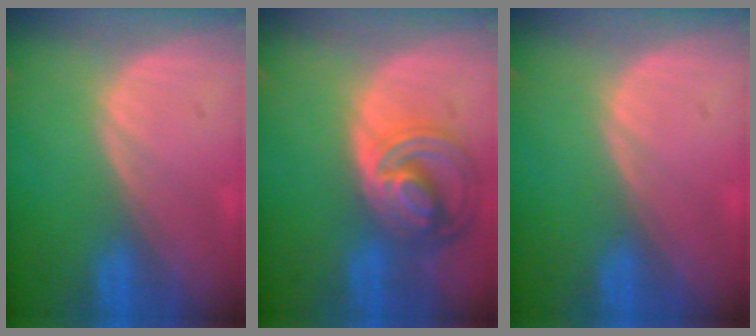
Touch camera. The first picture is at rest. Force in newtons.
{"total": 8.7, "press": 7.6, "slide": 4.3}
{"total": 0.0}